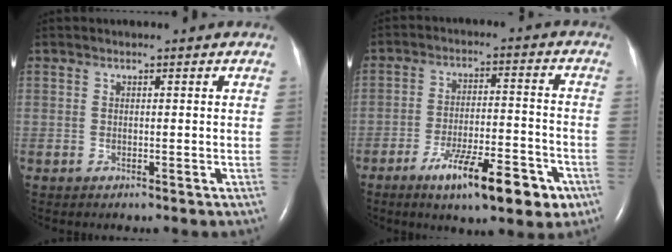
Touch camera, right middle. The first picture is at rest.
{"total": 12.7, "force": [-7.3, 2.8, 10.0], "torque": [-0.158, -0.004, -0.109]}